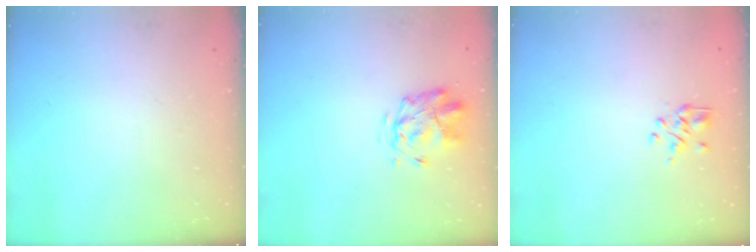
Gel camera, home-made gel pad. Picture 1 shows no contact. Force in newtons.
{"total": 2.9, "press": 2.5, "slide": 1.5}
{"total": 2.2, "press": 2.0, "slide": 1.0}